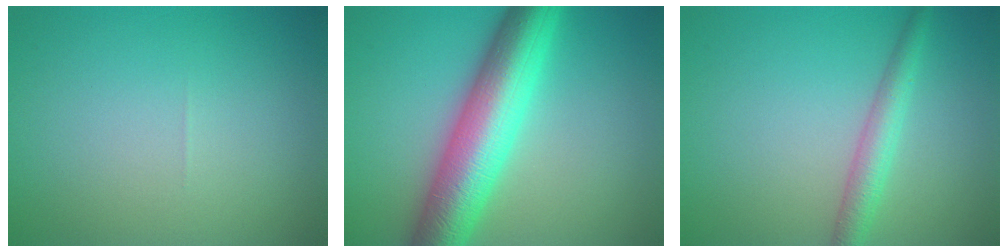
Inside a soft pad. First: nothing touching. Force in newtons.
{"total": 9.7, "press": 9.7, "slide": 0.1}
{"total": 2.7, "press": 2.7, "slide": 0.1}